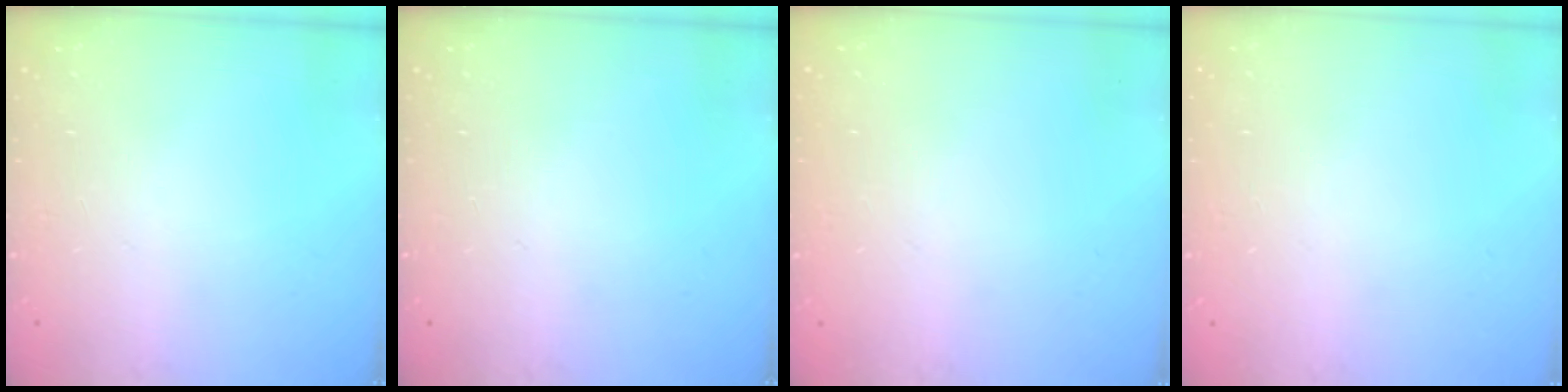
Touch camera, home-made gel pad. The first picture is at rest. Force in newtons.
{"total": 0.0}
{"total": 0.0}
{"total": 0.0}